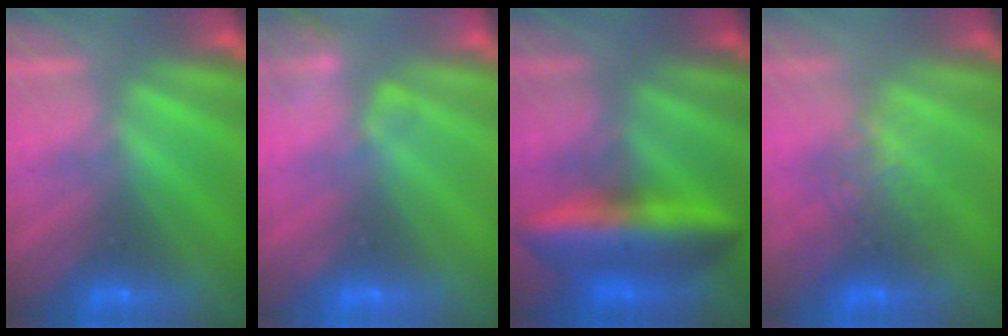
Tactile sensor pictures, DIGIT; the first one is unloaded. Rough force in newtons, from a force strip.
{"total": 2.4}
{"total": 5.6}
{"total": 2.8}